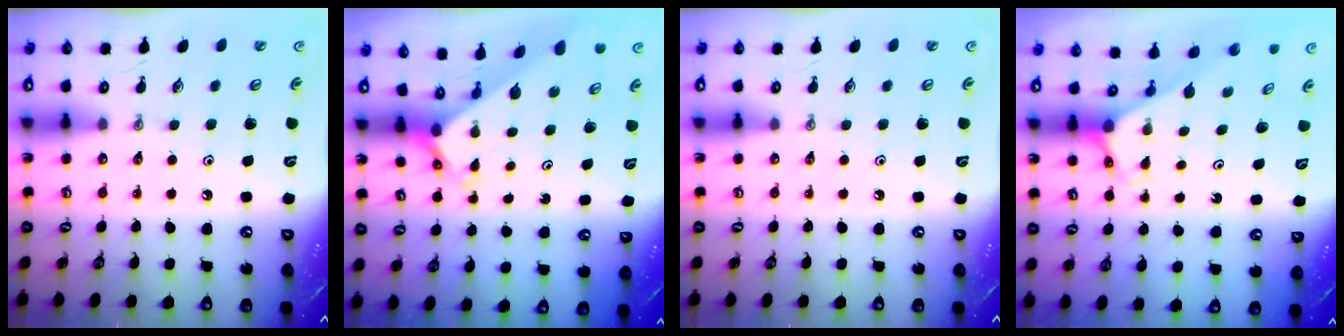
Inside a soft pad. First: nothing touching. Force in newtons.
{"total": 2.4, "press": 2.4, "slide": 0.2}
{"total": 0.0}
{"total": 2.6, "press": 2.6, "slide": 0.2}